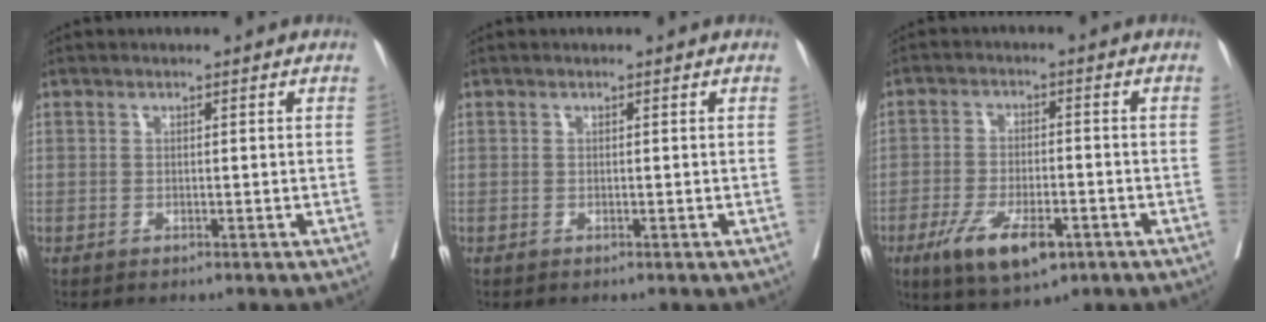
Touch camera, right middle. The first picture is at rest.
{"total": 0.0}
{"total": 9.3, "force": [-4.9, 3.2, 7.3], "torque": [-0.135, -0.015, -0.075]}